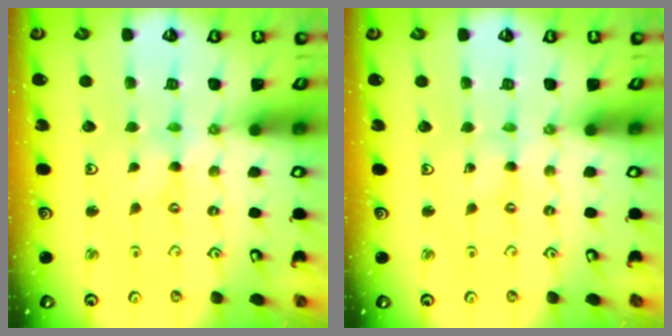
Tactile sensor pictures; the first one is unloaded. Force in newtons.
{"total": 0.0}